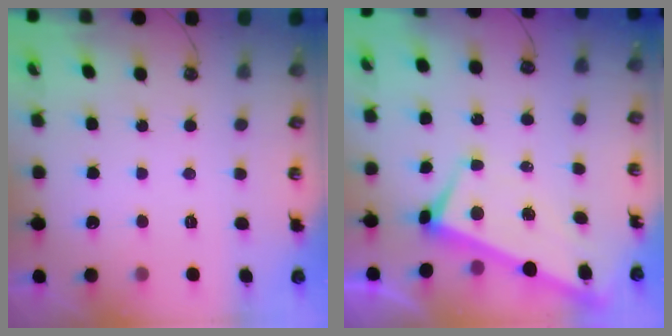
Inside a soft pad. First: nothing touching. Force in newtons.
{"total": 2.7, "press": 2.5, "slide": 0.9}